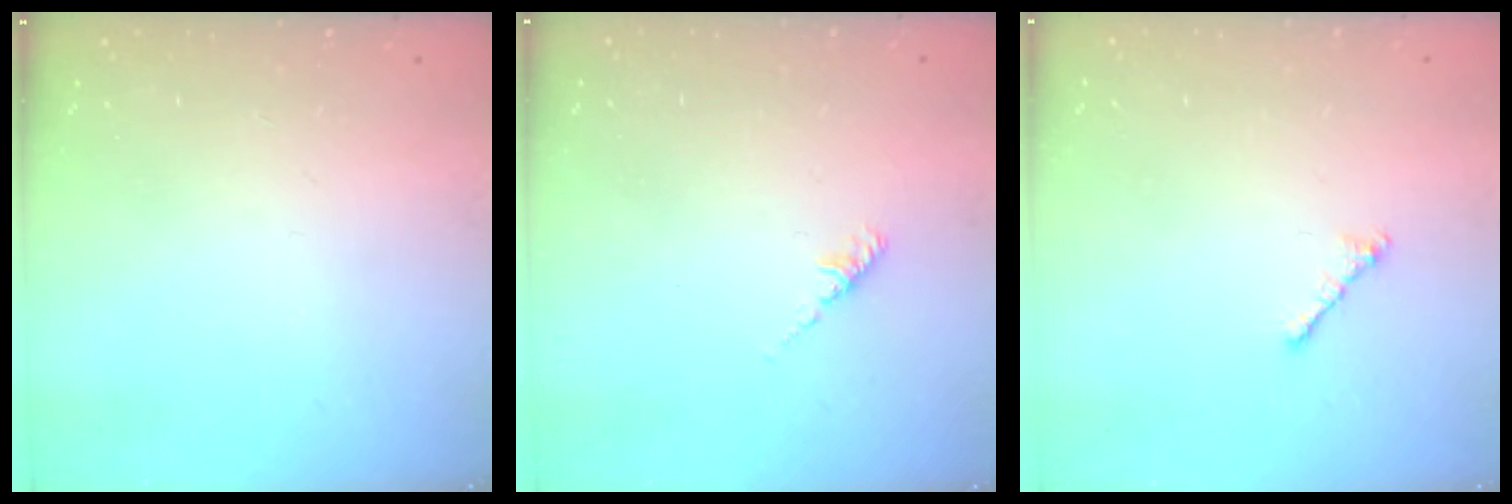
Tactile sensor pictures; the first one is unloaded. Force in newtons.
{"total": 2.2, "press": 2.1, "slide": 0.6}
{"total": 1.0, "press": 0.9, "slide": 0.4}